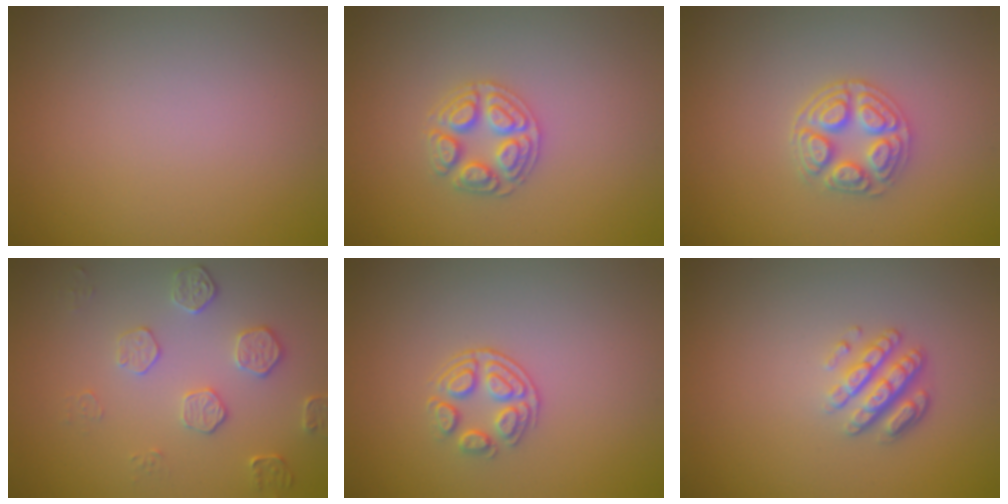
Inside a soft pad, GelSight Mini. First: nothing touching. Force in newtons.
{"total": 2.9, "press": 2.8, "slide": 0.4}
{"total": 3.5, "press": 3.3, "slide": 1.3}
{"total": 2.2, "press": 1.8, "slide": 1.2}
{"total": 2.4, "press": 1.8, "slide": 1.6}
{"total": 3.6, "press": 2.6, "slide": 2.5}